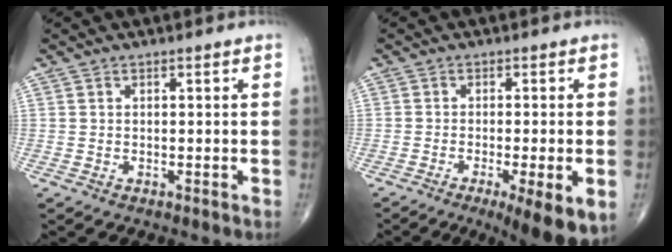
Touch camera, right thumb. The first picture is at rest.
{"total": 10.2, "force": [-4.4, 1.9, 9.0], "torque": [-0.124, -0.013, -0.064]}